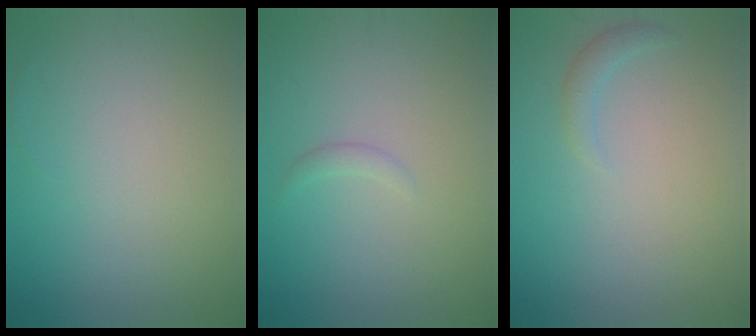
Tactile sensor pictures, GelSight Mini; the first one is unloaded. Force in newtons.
{"total": 0.8, "press": 0.8, "slide": 0.1}
{"total": 1.2, "press": 1.2, "slide": 0.2}